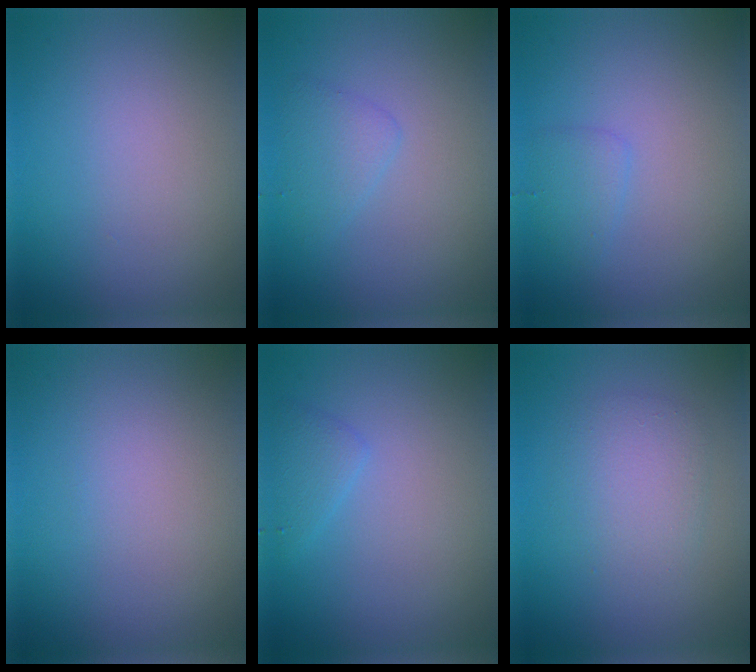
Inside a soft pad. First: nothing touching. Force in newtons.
{"total": 1.6, "press": 1.6, "slide": 0.1}
{"total": 1.3, "press": 1.3, "slide": 0.0}
{"total": 0.0}
{"total": 1.4, "press": 1.4, "slide": 0.0}
{"total": 2.9, "press": 2.9, "slide": 0.1}